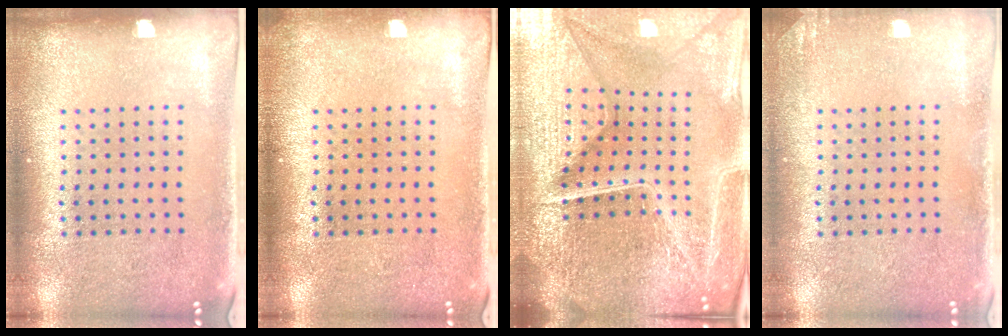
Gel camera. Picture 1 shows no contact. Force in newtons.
{"total": 0.6, "press": 0.6, "slide": 0.2}
{"total": 7.0, "press": 6.1, "slide": 3.4}
{"total": 1.1, "press": 1.1, "slide": 0.1}